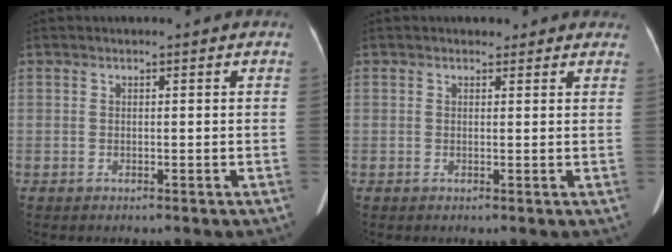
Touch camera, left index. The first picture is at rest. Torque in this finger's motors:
{"motor_torque": [0.16, -0.24, 0.04, 0.00]}